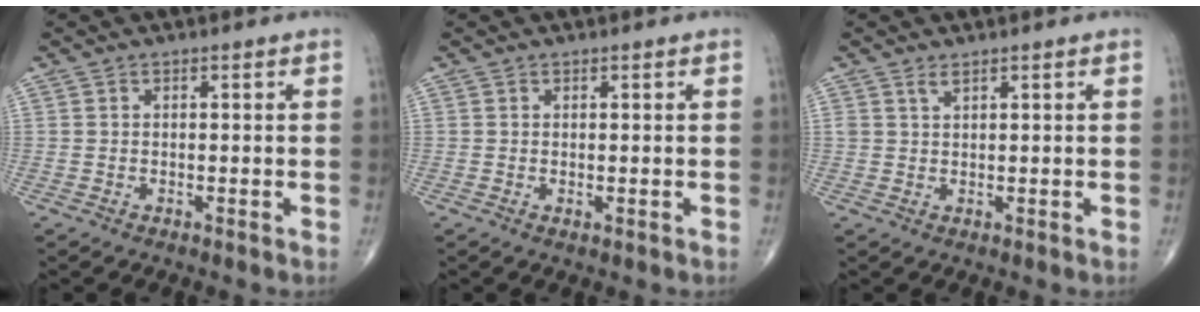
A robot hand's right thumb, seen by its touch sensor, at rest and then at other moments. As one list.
[{"total": 0.6, "force": [0.0, 0.2, 0.5], "torque": [-0.013, -0.004, 0.001]}, {"total": 1.3, "force": [1.0, 0.4, 0.7], "torque": [-0.010, -0.004, 0.021]}]